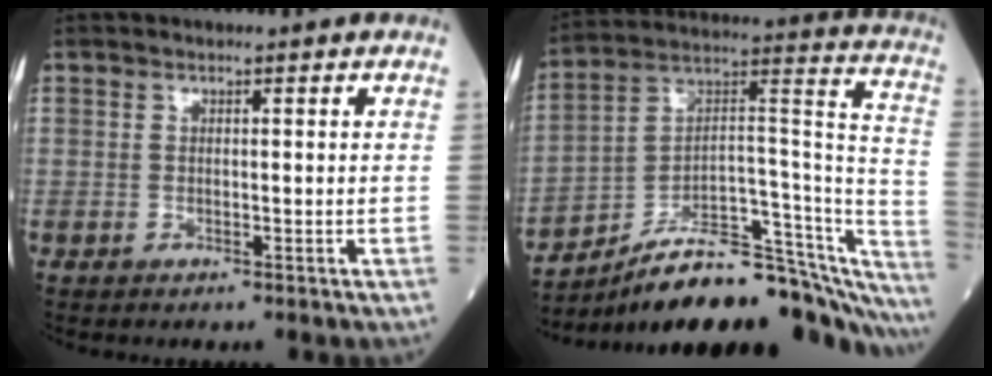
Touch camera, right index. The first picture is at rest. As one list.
[{"total": 27.7, "force": [-22.8, 6.4, 14.3], "torque": [-0.135, 0.035, -0.333]}]